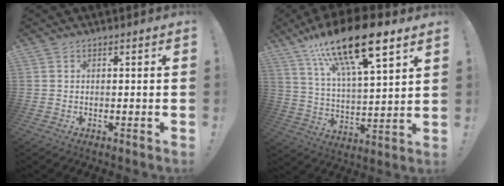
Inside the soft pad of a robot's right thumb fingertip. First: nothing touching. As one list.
[{"total": 20.7, "force": [12.5, 6.3, 15.3], "torque": [-0.267, -0.063, 0.204]}]